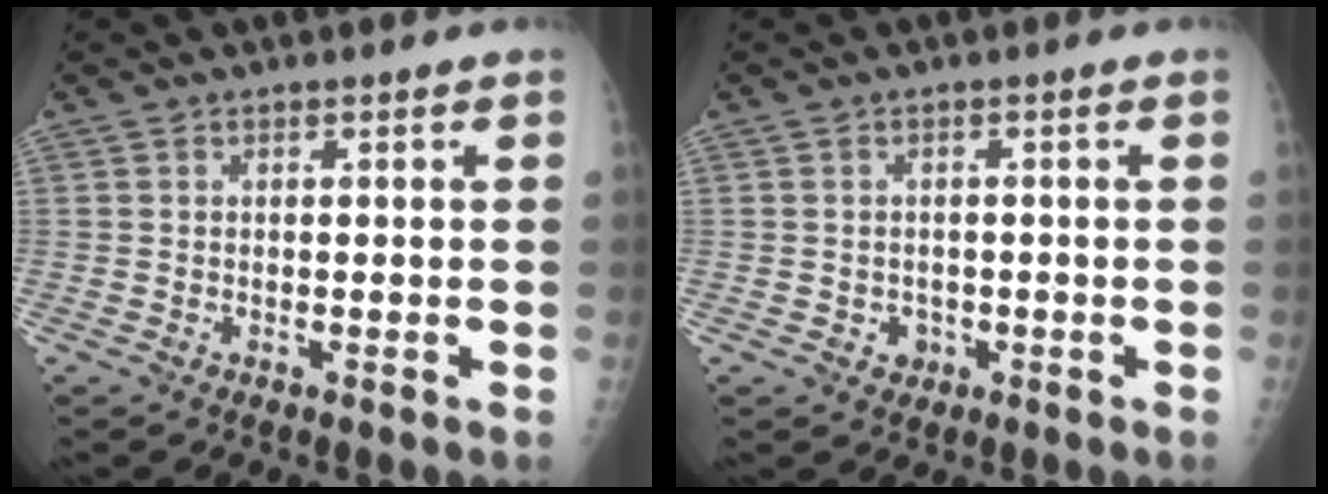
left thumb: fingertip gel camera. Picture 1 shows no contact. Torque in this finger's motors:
{"motor_torque": [-0.10, 0.03, 0.26, 0.22, 0.00]}